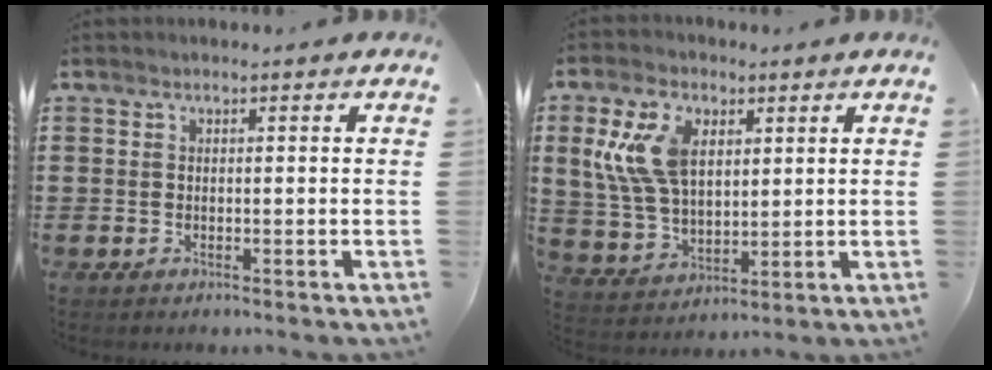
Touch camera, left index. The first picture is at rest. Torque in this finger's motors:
{"motor_torque": [1.23, 0.91, 0.86, 0.21]}